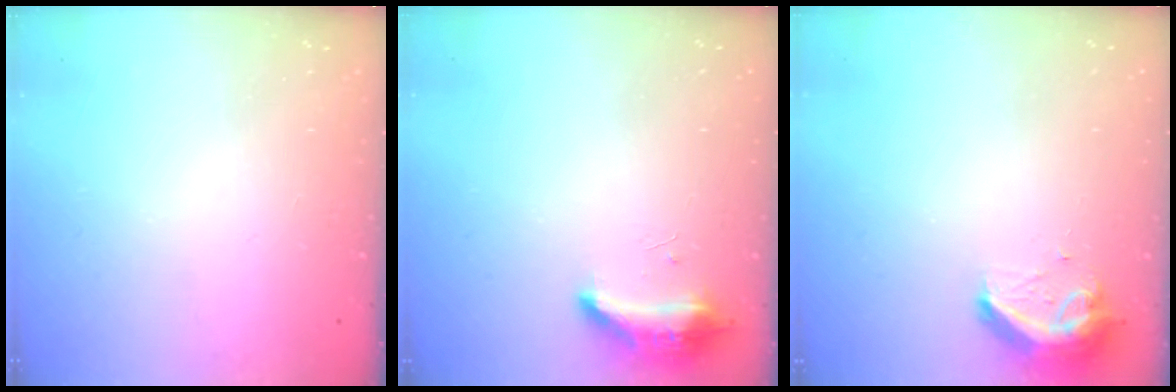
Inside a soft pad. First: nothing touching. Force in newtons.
{"total": 16.8, "press": 10.1, "slide": 13.4}
{"total": 9.5, "press": 9.5, "slide": 0.6}